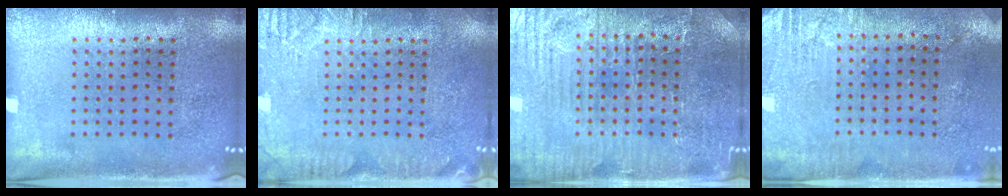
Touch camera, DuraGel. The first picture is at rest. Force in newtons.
{"total": 2.8, "press": 2.7, "slide": 0.4}
{"total": 4.1, "press": 4.0, "slide": 0.9}
{"total": 2.8, "press": 2.4, "slide": 1.5}